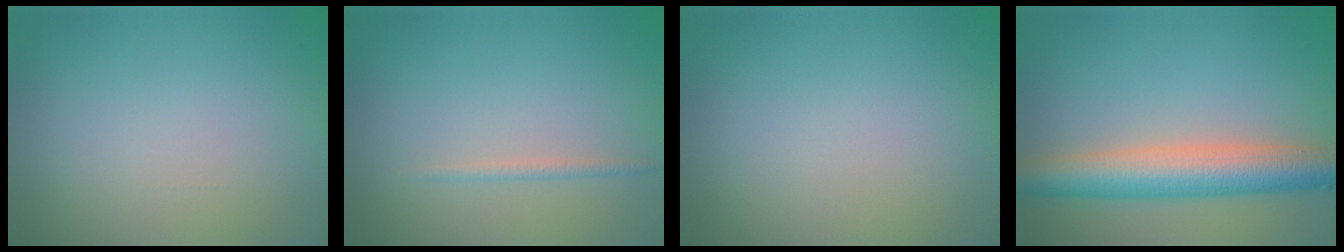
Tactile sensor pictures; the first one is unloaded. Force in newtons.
{"total": 0.8, "press": 0.8, "slide": 0.0}
{"total": 0.0}
{"total": 7.1, "press": 7.1, "slide": 0.2}